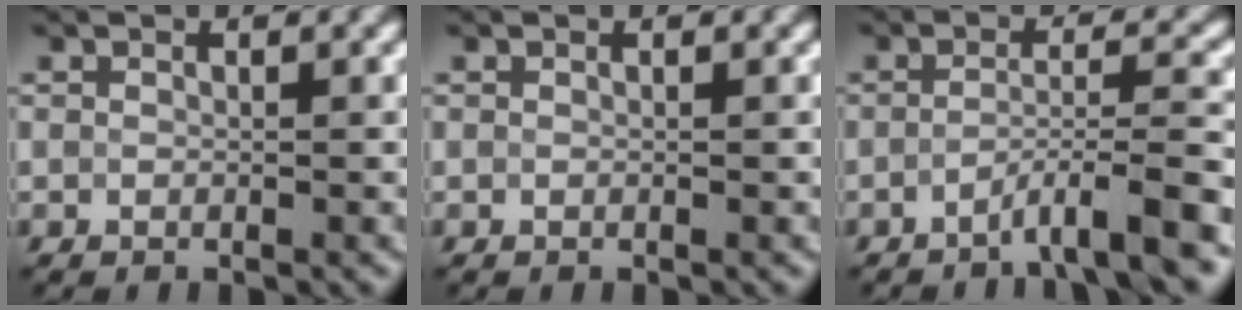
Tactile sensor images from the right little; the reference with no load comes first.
{"total": 0.0}
{"total": 5.1, "force": [-3.3, 0.5, 3.9], "torque": [-0.062, 0.009, -0.066]}